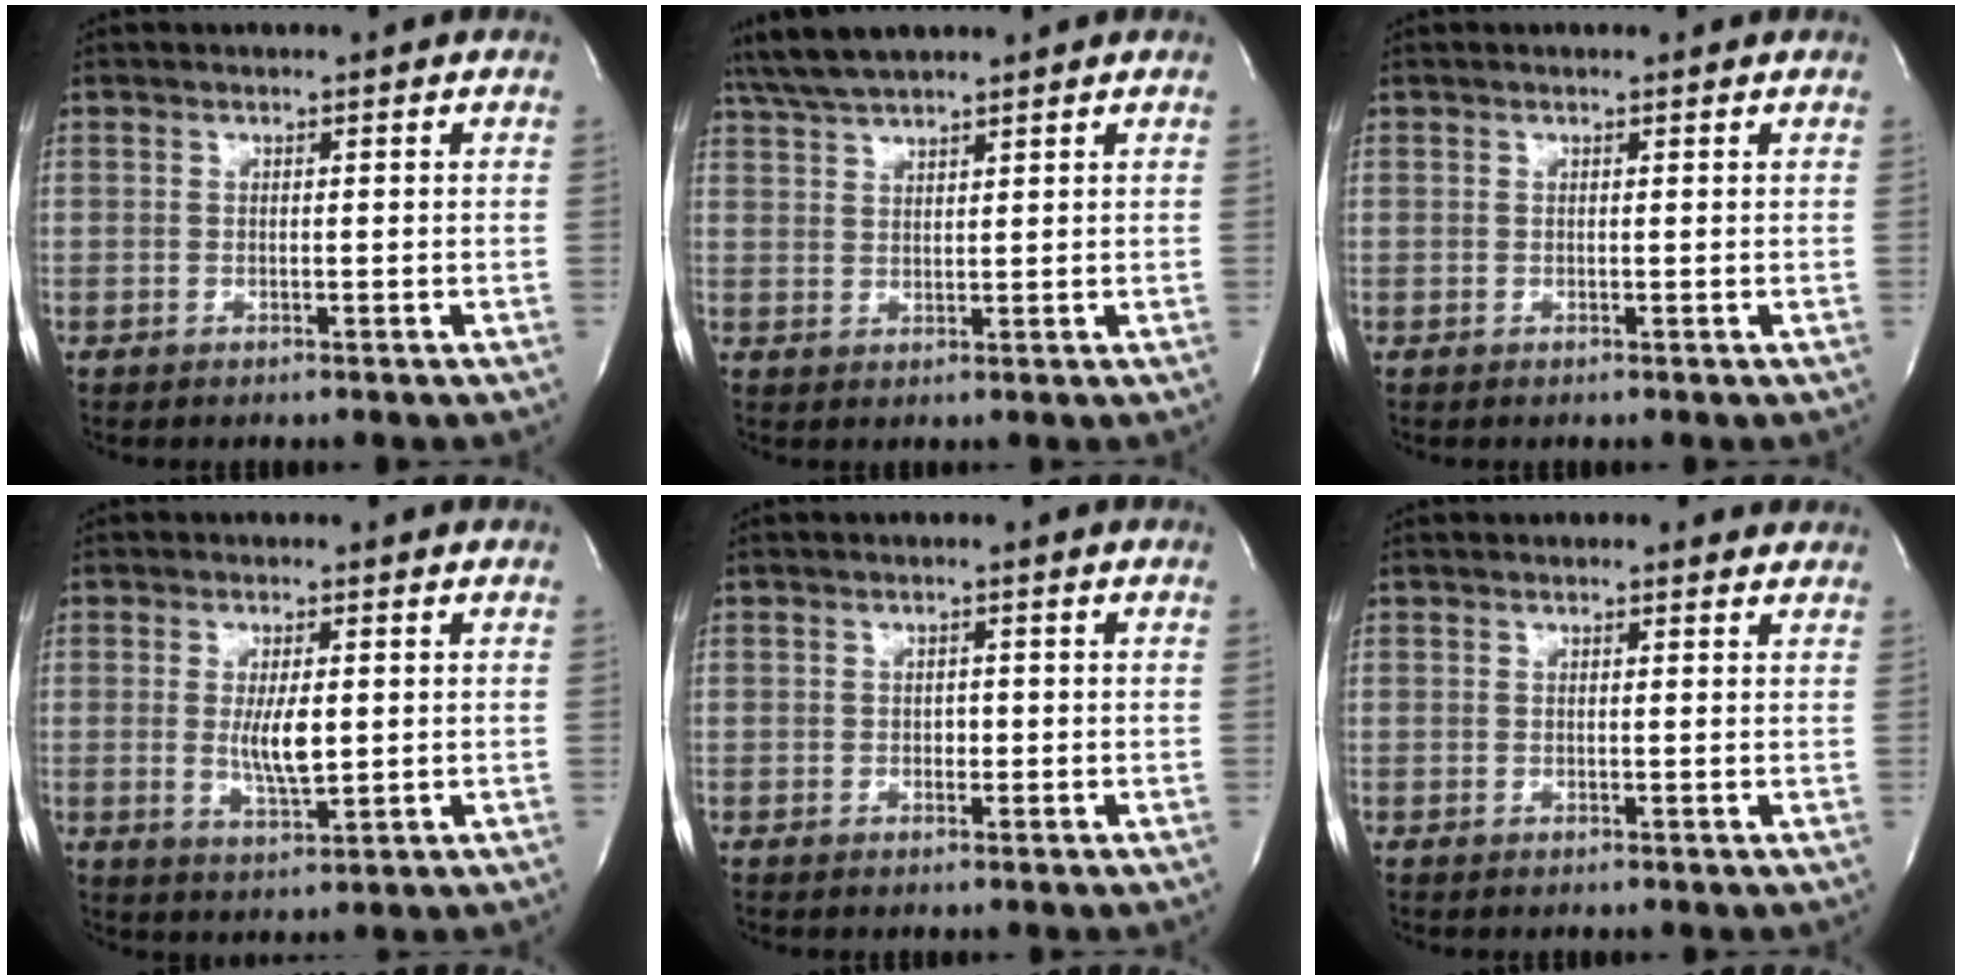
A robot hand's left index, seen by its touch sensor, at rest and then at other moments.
{"total": 6.9, "force": [6.1, 0.7, 3.0], "torque": [-0.063, 0.029, 0.117]}
{"total": 0.6, "force": [0.6, 0.2, 0.1], "torque": [-0.004, 0.003, 0.008]}
{"total": 5.3, "force": [0.3, 1.4, 5.1], "torque": [-0.096, -0.010, 0.009]}
{"total": 1.1, "force": [-0.2, 0.8, 0.8], "torque": [-0.010, 0.003, -0.002]}
{"total": 1.7, "force": [1.5, 0.8, 0.3], "torque": [-0.003, 0.003, 0.010]}